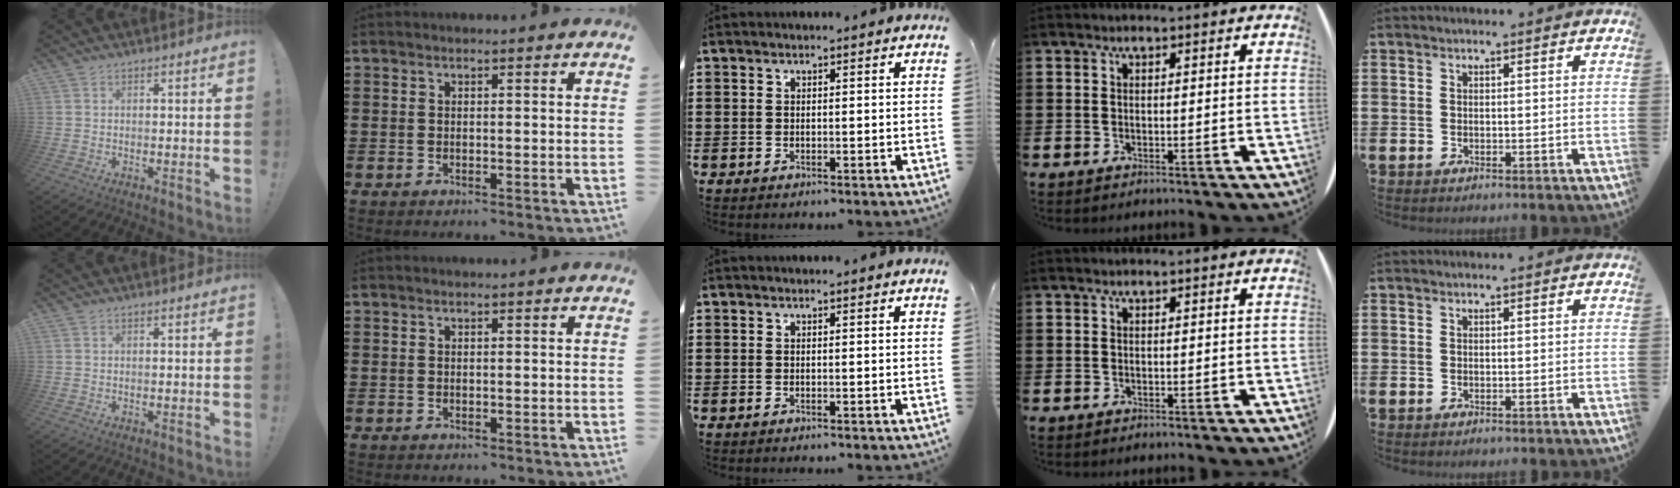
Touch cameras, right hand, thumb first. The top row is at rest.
{}